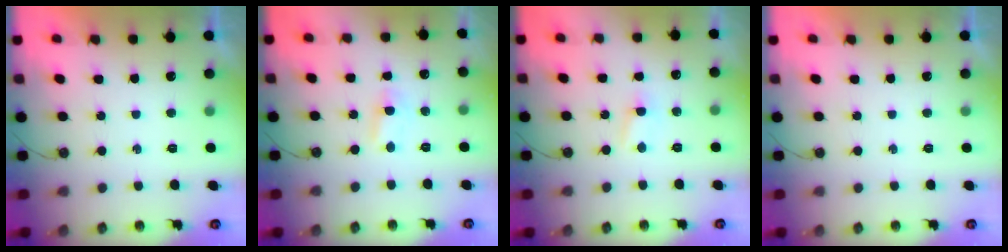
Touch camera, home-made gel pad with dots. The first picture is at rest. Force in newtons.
{"total": 1.5, "press": 1.3, "slide": 0.6}
{"total": 2.8, "press": 2.8, "slide": 0.3}
{"total": 0.0}